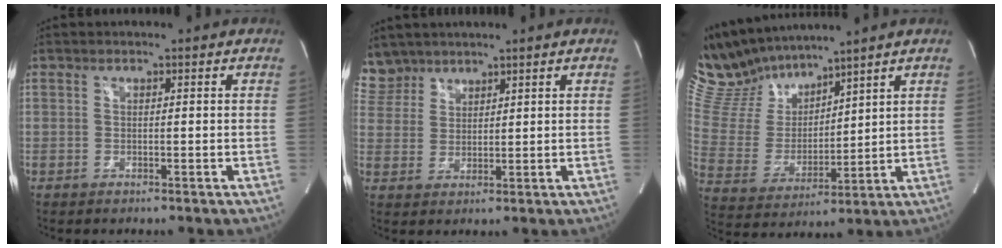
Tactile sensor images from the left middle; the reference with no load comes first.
{"total": 5.2, "force": [4.6, 2.4, -0.5], "torque": [0.012, 0.009, 0.100]}
{"total": 12.9, "force": [11.9, 3.3, 3.7], "torque": [-0.096, 0.013, 0.251]}